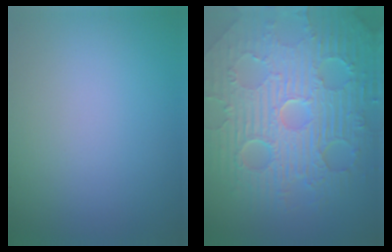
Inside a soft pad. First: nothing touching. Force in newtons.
{"total": 11.7, "press": 7.5, "slide": 9.0}